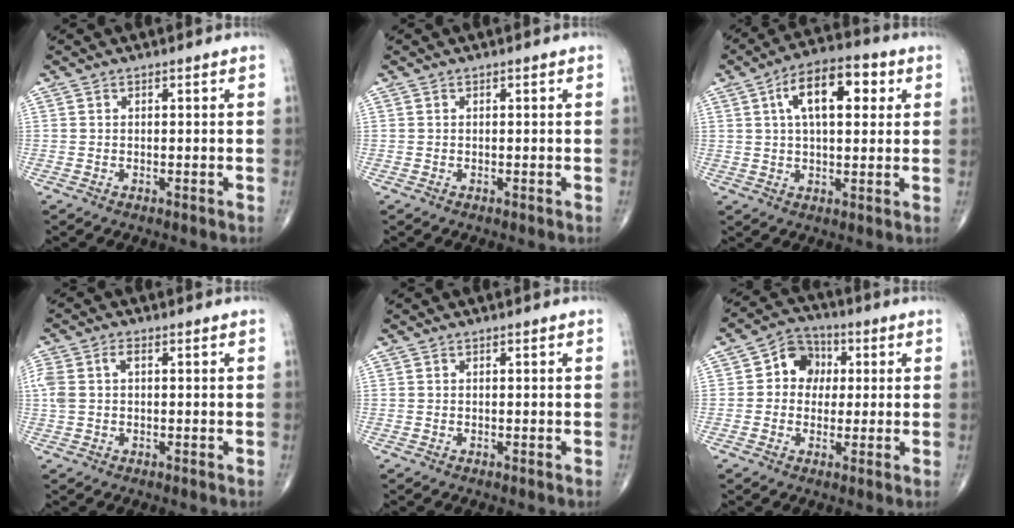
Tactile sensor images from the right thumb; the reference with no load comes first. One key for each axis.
{"total": 0.0}
{"total": 12.5, "fx": 3.7, "fy": 6.0, "fz": 10.3, "tx": -0.151, "ty": 0.015, "tz": 0.054}
{"total": 5.1, "fx": 0.7, "fy": 3.2, "fz": 4.0, "tx": -0.114, "ty": 0.023, "tz": 0.015}
{"total": 0.0}
{"total": 7.8, "fx": 1.1, "fy": 6.6, "fz": 4.0, "tx": -0.031, "ty": 0.014, "tz": 0.006}